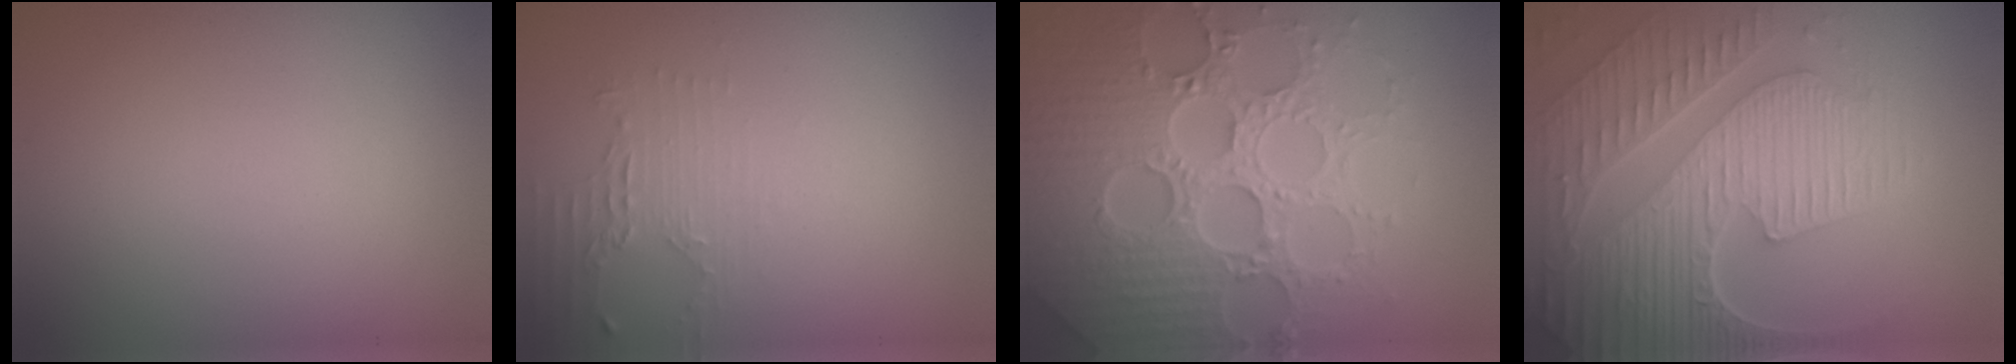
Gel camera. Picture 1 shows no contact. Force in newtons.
{"total": 2.2, "press": 1.6, "slide": 1.5}
{"total": 7.9, "press": 7.7, "slide": 1.8}
{"total": 8.8, "press": 6.4, "slide": 6.1}